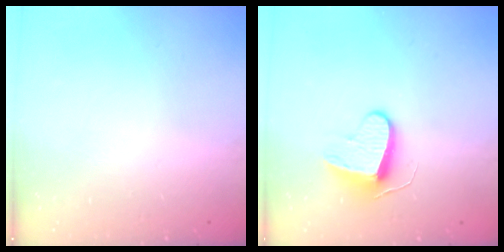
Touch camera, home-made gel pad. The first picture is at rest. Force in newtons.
{"total": 8.9, "press": 8.9, "slide": 0.7}